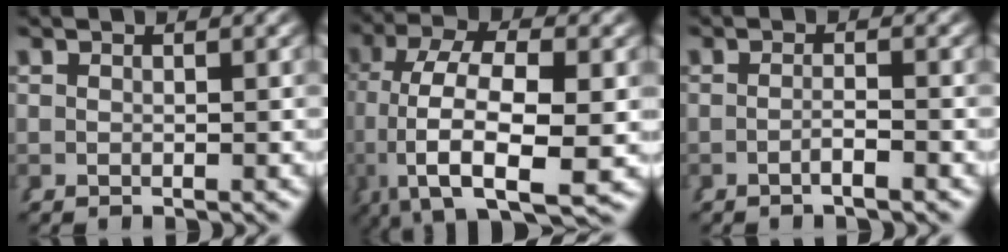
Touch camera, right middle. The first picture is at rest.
{"total": 10.1, "force": [-4.3, 4.9, 7.7], "torque": [-0.190, -0.062, -0.038]}
{"total": 1.7, "force": [-1.3, -0.3, 1.0], "torque": [-0.020, -0.004, -0.025]}